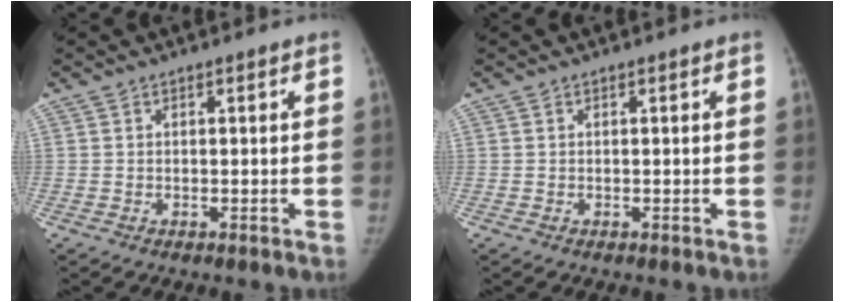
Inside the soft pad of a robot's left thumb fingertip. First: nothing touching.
{"total": 0.0}